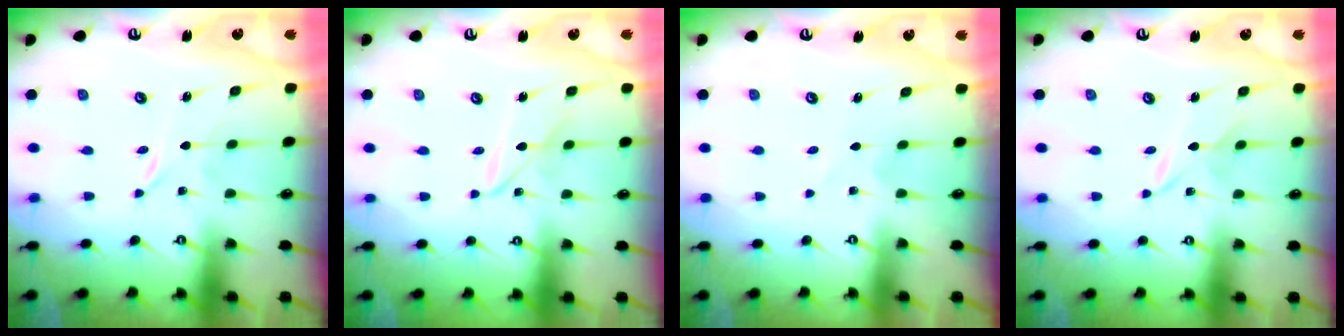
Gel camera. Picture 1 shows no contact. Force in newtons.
{"total": 6.6, "press": 6.6, "slide": 0.5}
{"total": 2.3, "press": 2.3, "slide": 0.3}
{"total": 2.4, "press": 2.4, "slide": 0.3}